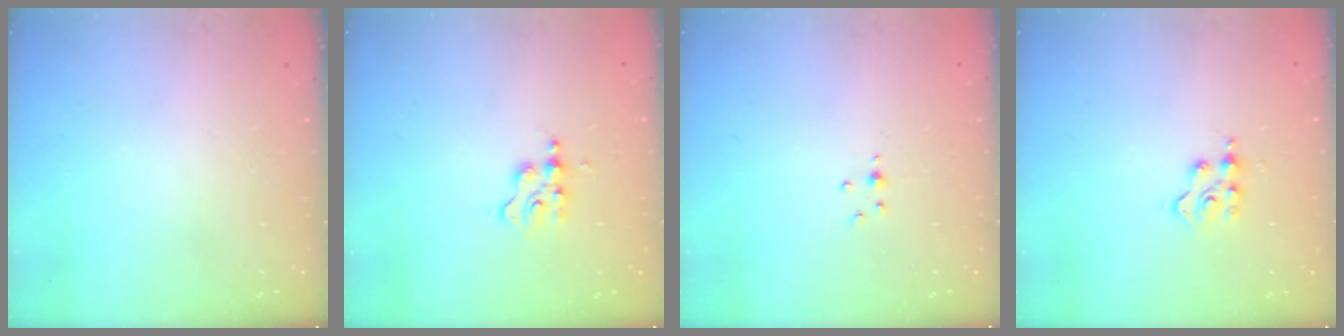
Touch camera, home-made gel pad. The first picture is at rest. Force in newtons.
{"total": 2.6, "press": 2.6, "slide": 0.3}
{"total": 2.8, "press": 2.4, "slide": 1.5}
{"total": 3.3, "press": 3.2, "slide": 0.5}